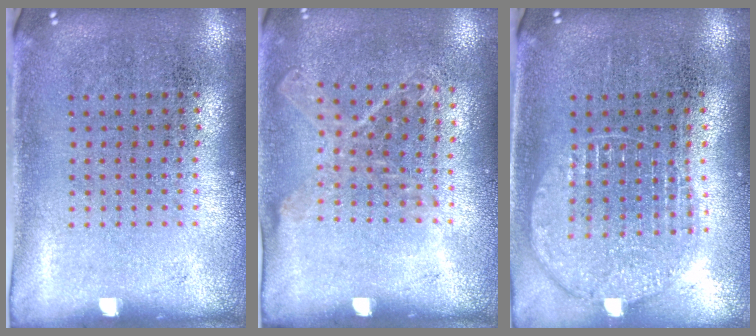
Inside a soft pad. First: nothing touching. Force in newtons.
{"total": 1.1, "press": 1.0, "slide": 0.5}
{"total": 1.0, "press": 1.0, "slide": 0.1}